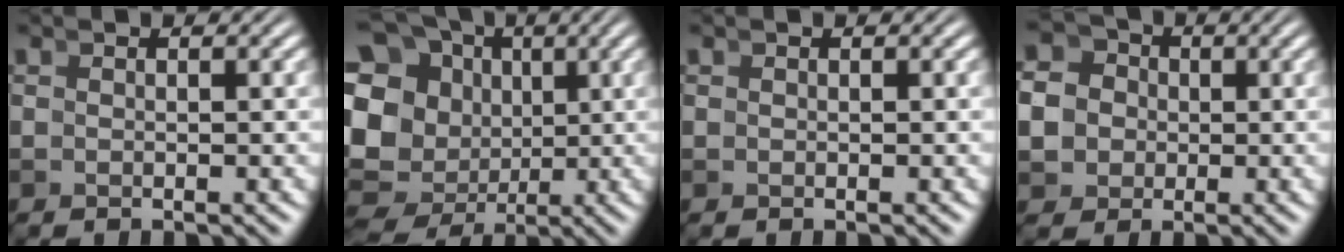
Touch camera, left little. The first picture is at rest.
{"total": 17.2, "force": [0.7, 14.5, 9.1], "torque": [-0.166, -0.019, -0.001]}
{"total": 0.0}
{"total": 8.7, "force": [0.7, 7.9, 3.7], "torque": [-0.086, -0.009, 0.003]}